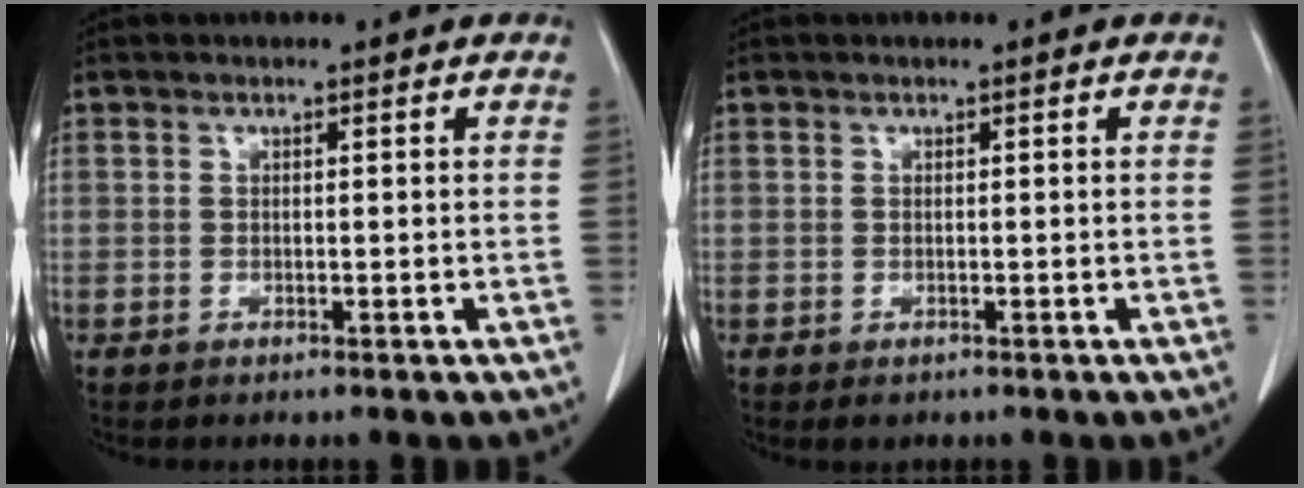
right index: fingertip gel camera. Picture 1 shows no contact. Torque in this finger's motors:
{"motor_torque": [-0.08, -0.06, -0.02, -0.02]}